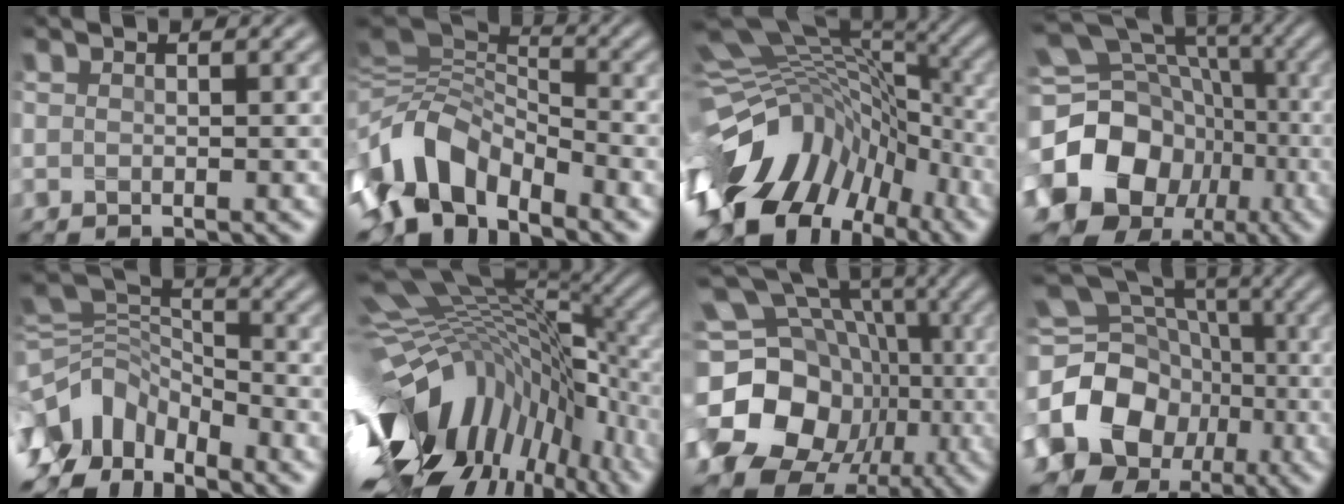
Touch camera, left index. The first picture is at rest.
{"total": 8.6, "force": [-5.3, 4.9, 4.8], "torque": [-0.088, -0.005, -0.108]}
{"total": 14.1, "force": [-6.2, 8.7, 9.2], "torque": [-0.183, -0.008, -0.102]}
{"total": 21.1, "force": [-5.1, 18.1, 9.6], "torque": [-0.193, -0.021, -0.102]}
{"total": 8.4, "force": [-5.3, 4.9, 4.3], "torque": [-0.097, 0.011, -0.116]}
{"total": 16.9, "force": [-3.7, 8.3, 14.2], "torque": [-0.267, -0.005, -0.055]}
{"total": 20.0, "force": [-2.7, 17.2, 9.8], "torque": [-0.205, 0.010, -0.061]}
{"total": 17.0, "force": [-3.6, 14.8, 7.6], "torque": [-0.169, -0.003, -0.073]}